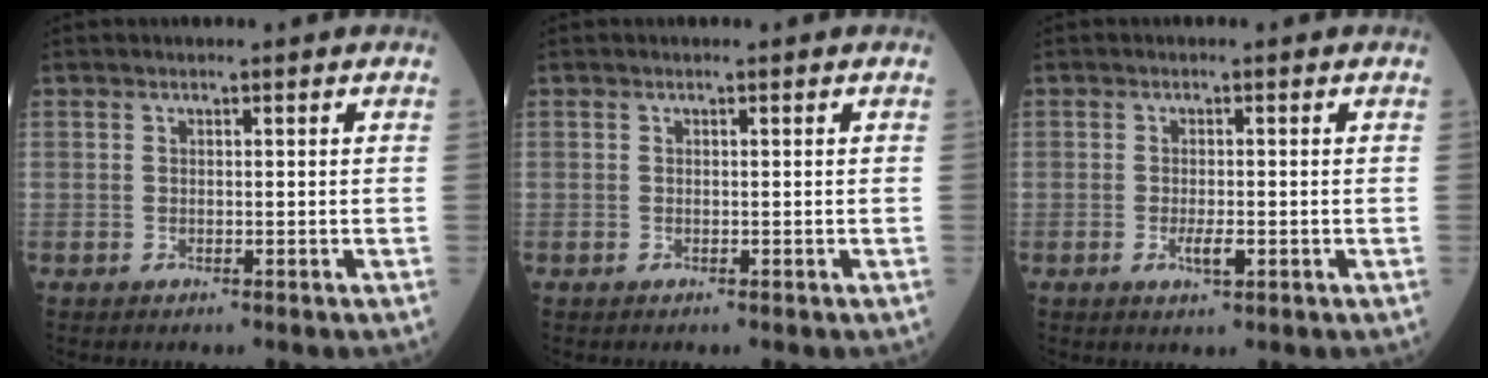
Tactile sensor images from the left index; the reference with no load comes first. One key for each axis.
{"total": 0.0}
{"total": 2.1, "fx": -0.8, "fy": 0.5, "fz": 1.9, "tx": -0.036, "ty": -0.002, "tz": -0.012}